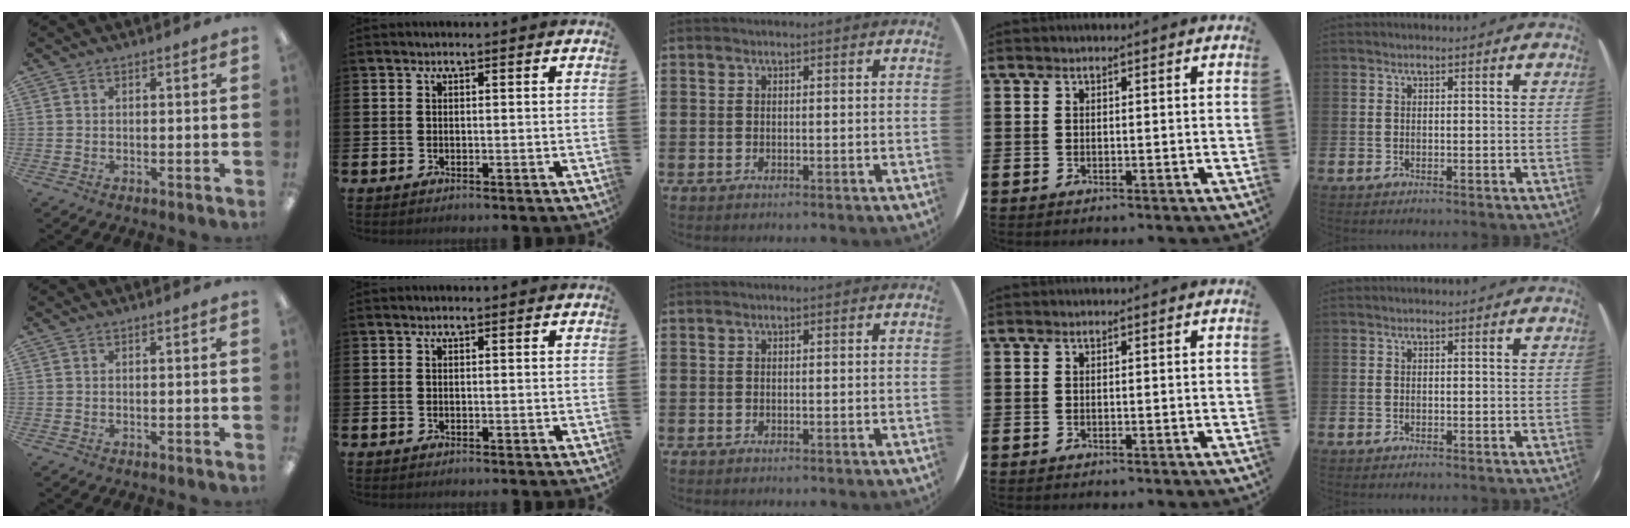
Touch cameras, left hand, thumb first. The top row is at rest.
{}